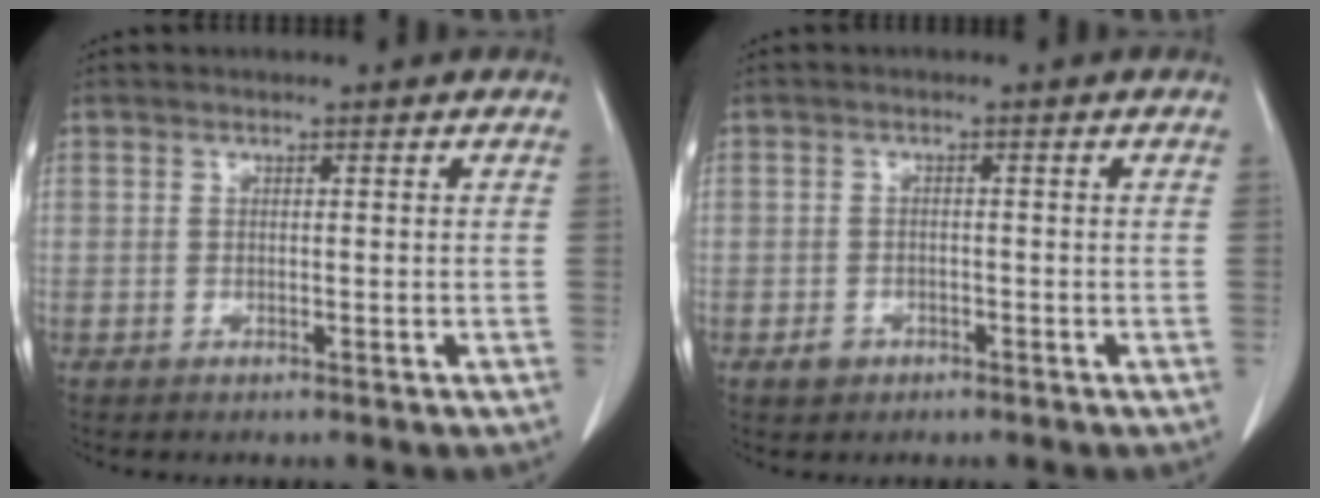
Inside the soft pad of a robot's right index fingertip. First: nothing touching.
{"total": 2.0, "force": [-1.2, 1.5, 0.5], "torque": [-0.010, 0.004, -0.015]}